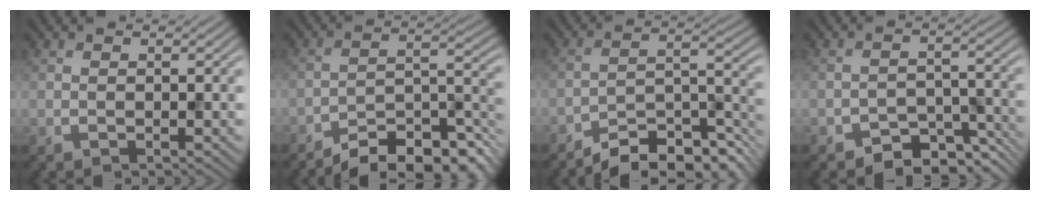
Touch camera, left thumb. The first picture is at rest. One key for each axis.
{"total": 11.0, "fx": -9.2, "fy": 2.5, "fz": 5.5, "tx": -0.081, "ty": 0.008, "tz": -0.155}
{"total": 9.8, "fx": -8.3, "fy": 2.2, "fz": 4.8, "tx": -0.070, "ty": 0.009, "tz": -0.143}
{"total": 5.8, "fx": -4.5, "fy": 2.7, "fz": 2.5, "tx": -0.031, "ty": -0.003, "tz": -0.076}